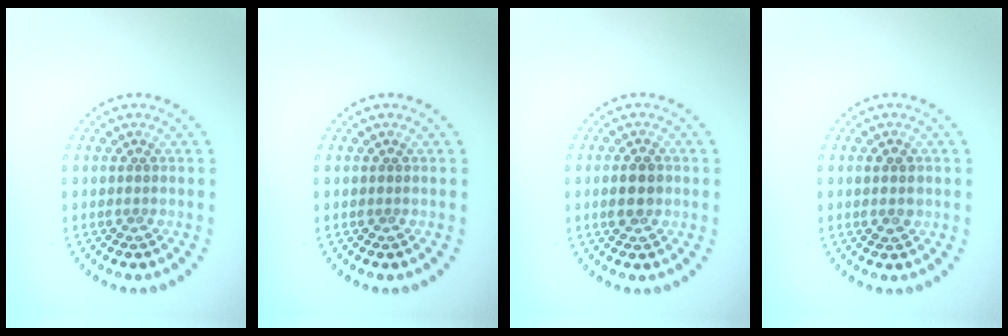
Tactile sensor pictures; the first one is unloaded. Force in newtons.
{"total": 0.0}
{"total": 2.2, "press": 2.2, "slide": 0.1}
{"total": 1.4, "press": 1.4, "slide": 0.0}